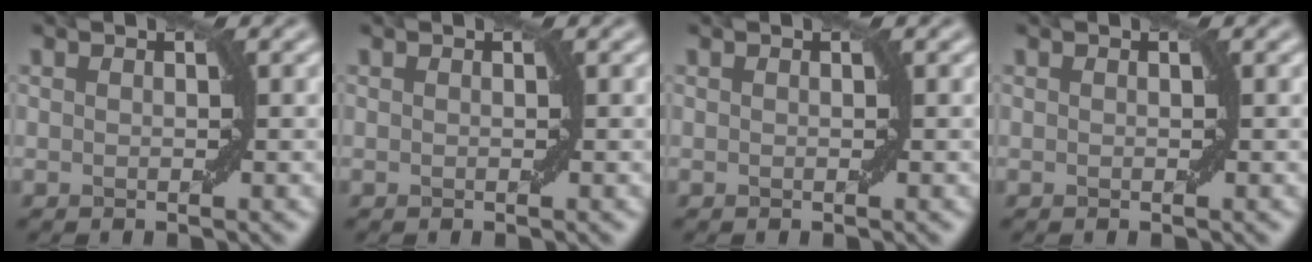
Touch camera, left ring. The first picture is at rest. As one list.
[{"total": 0.0}, {"total": 0.0}, {"total": 0.0}]